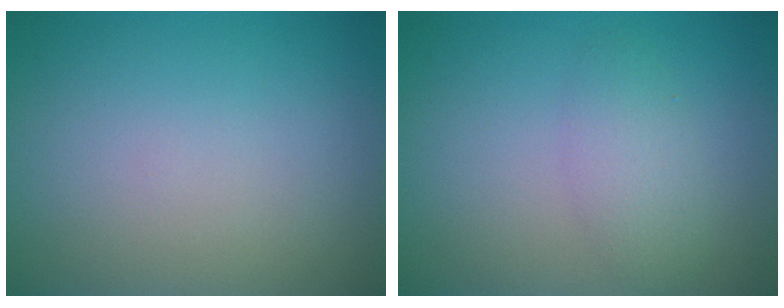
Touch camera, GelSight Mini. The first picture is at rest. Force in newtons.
{"total": 2.3, "press": 2.3, "slide": 0.1}